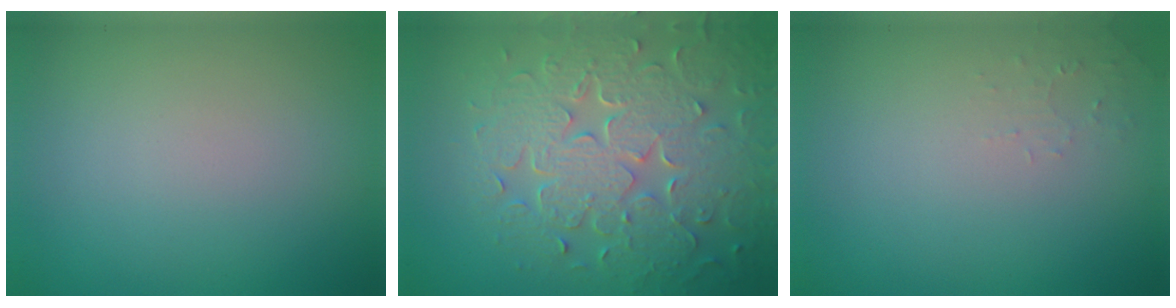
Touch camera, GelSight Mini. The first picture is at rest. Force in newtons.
{"total": 8.7, "press": 6.2, "slide": 6.1}
{"total": 0.9, "press": 0.9, "slide": 0.2}